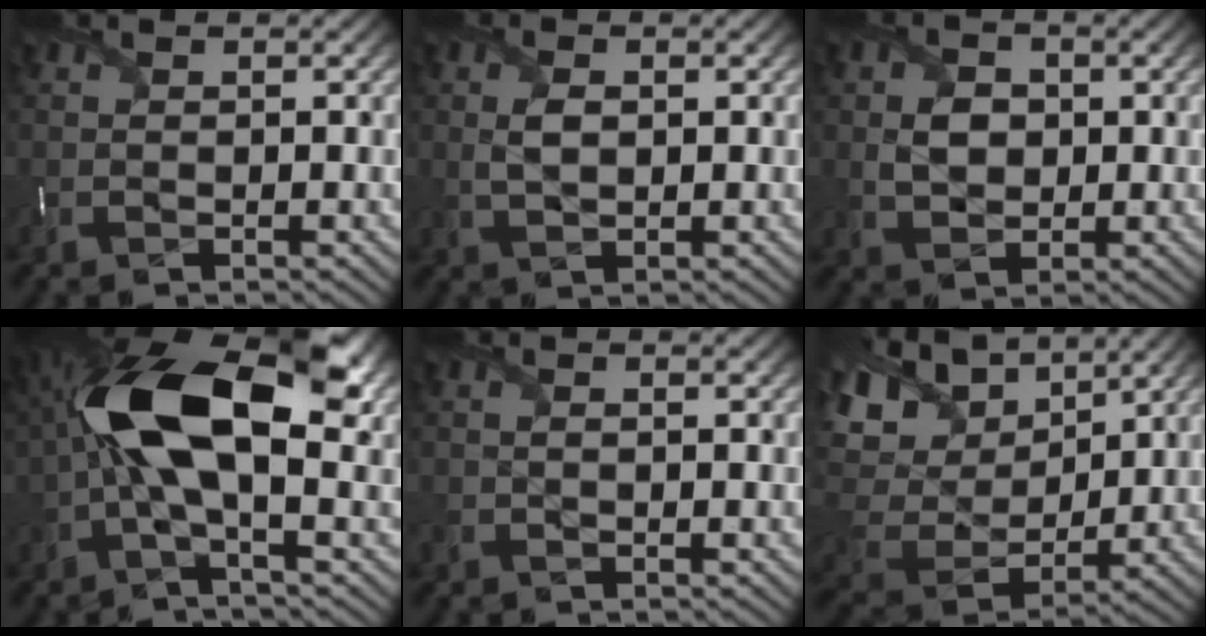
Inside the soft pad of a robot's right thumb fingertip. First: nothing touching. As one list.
[{"total": 2.7, "force": [0.4, 1.6, 2.2], "torque": [-0.052, -0.004, 0.009]}, {"total": 4.2, "force": [0.2, 3.4, 2.5], "torque": [-0.057, -0.005, 0.002]}, {"total": 14.7, "force": [0.8, 6.3, 13.2], "torque": [-0.260, 0.019, 0.002]}, {"total": 1.3, "force": [-0.5, 0.8, 0.9], "torque": [-0.018, -0.005, -0.008]}, {"total": 14.4, "force": [7.2, 8.9, 8.6], "torque": [-0.243, 0.037, 0.137]}]